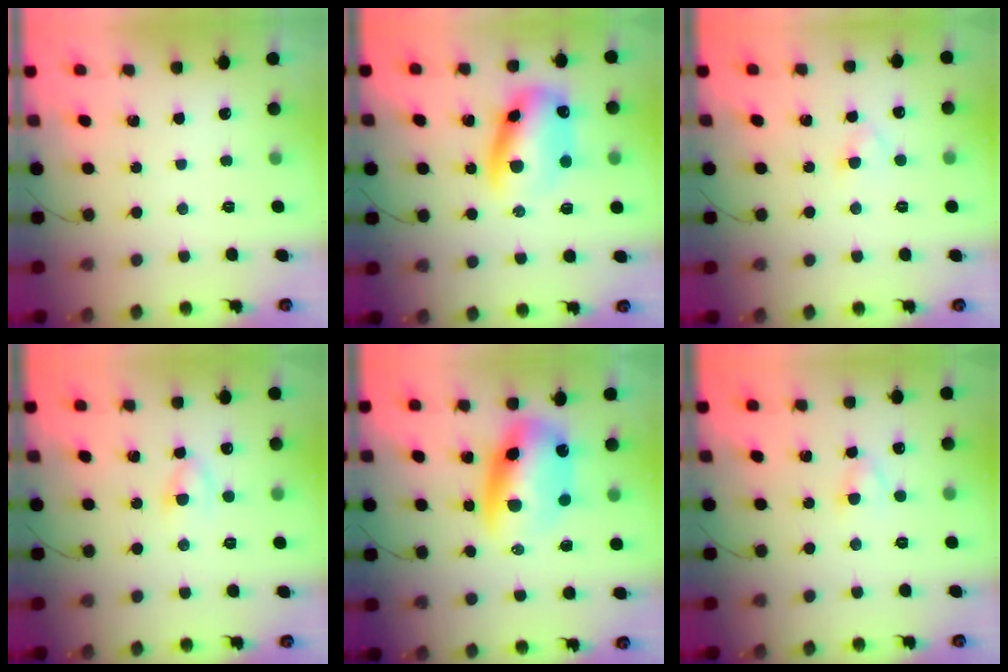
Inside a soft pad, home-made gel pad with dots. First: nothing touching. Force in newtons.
{"total": 13.4, "press": 13.1, "slide": 2.9}
{"total": 2.5, "press": 2.3, "slide": 1.0}
{"total": 3.6, "press": 3.4, "slide": 1.2}
{"total": 12.3, "press": 11.9, "slide": 3.0}
{"total": 3.0, "press": 2.8, "slide": 0.9}